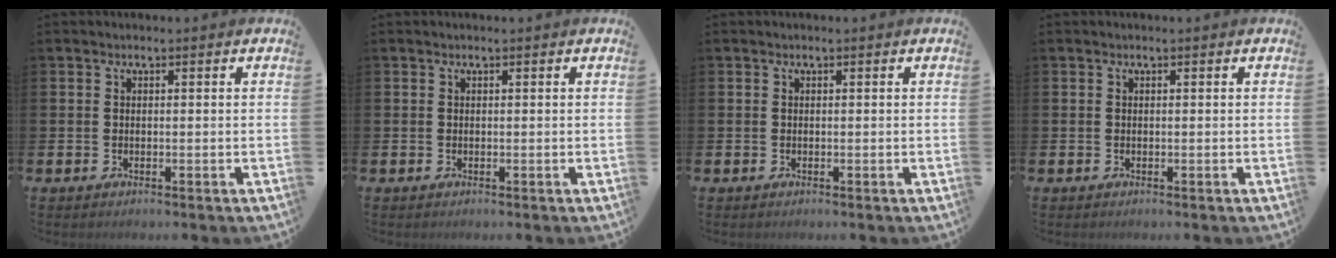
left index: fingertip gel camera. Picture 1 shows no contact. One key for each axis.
{"total": 0.0}
{"total": 0.0}
{"total": 0.0}